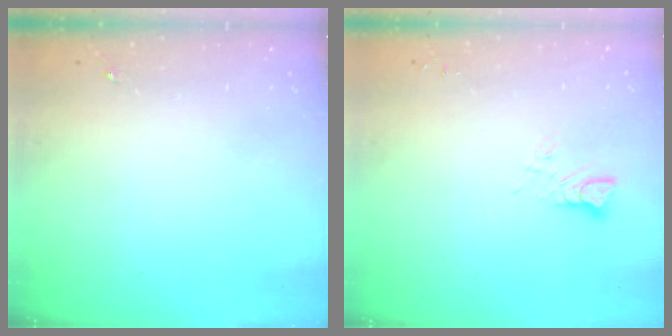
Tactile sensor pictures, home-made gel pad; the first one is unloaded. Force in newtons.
{"total": 2.9, "press": 2.9, "slide": 0.2}